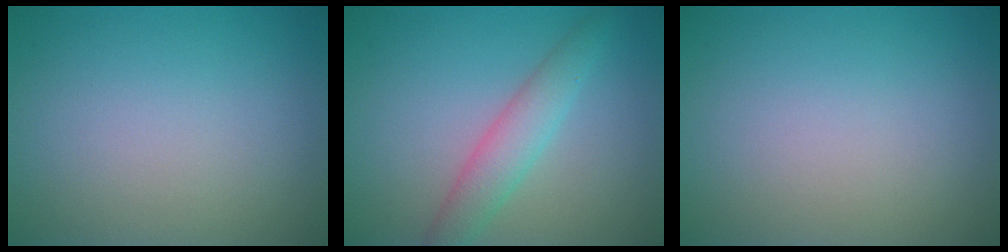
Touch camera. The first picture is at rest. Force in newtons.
{"total": 3.2, "press": 3.2, "slide": 0.1}
{"total": 0.0}